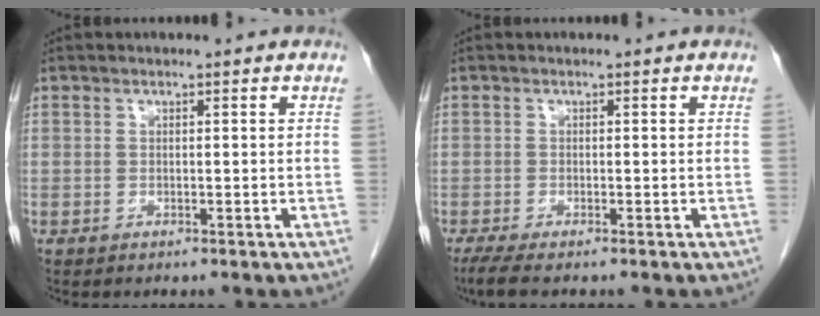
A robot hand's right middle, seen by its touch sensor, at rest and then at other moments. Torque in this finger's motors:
{"motor_torque": [0.59, -0.31, 0.01, 0.03]}